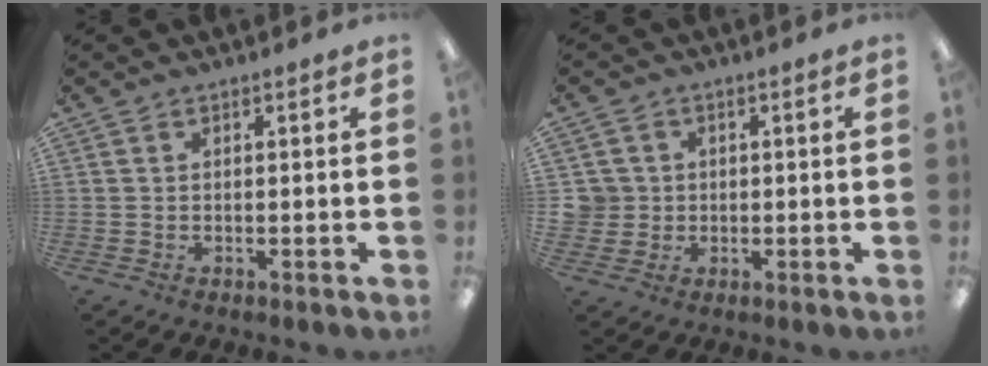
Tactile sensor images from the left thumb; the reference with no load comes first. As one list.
[{"total": 4.7, "force": [0.5, 4.6, 0.6], "torque": [-0.014, 0.009, 0.011]}]